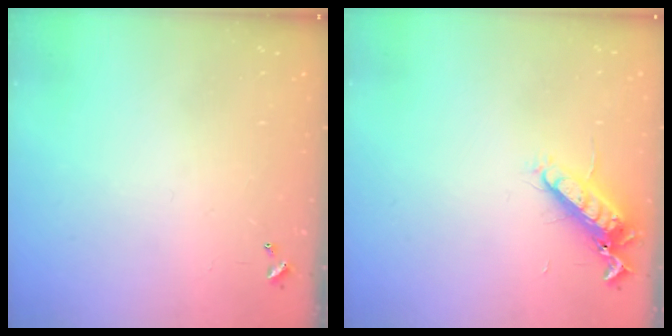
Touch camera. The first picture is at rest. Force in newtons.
{"total": 13.5, "press": 13.3, "slide": 1.9}